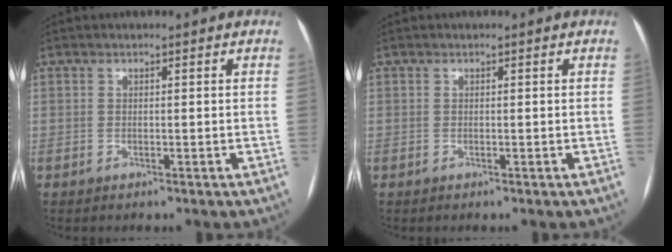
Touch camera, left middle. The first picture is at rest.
{"total": 0.0}